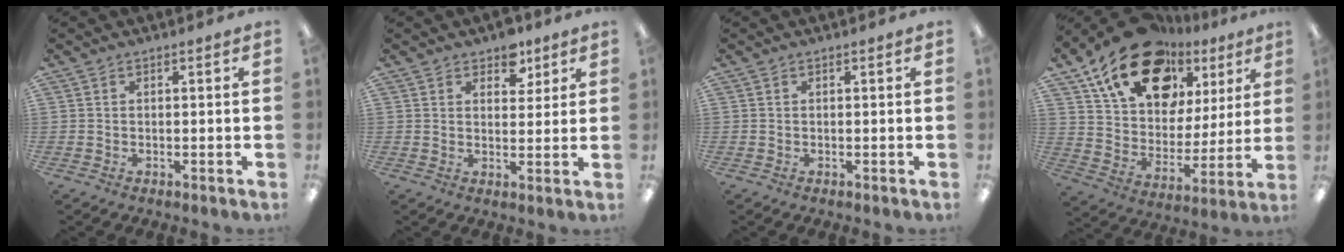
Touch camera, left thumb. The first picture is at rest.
{"total": 5.7, "force": [4.1, 3.5, 2.0], "torque": [-0.013, -0.019, 0.068]}
{"total": 0.0}
{"total": 21.5, "force": [13.9, 12.5, 10.7], "torque": [-0.181, -0.070, 0.250]}